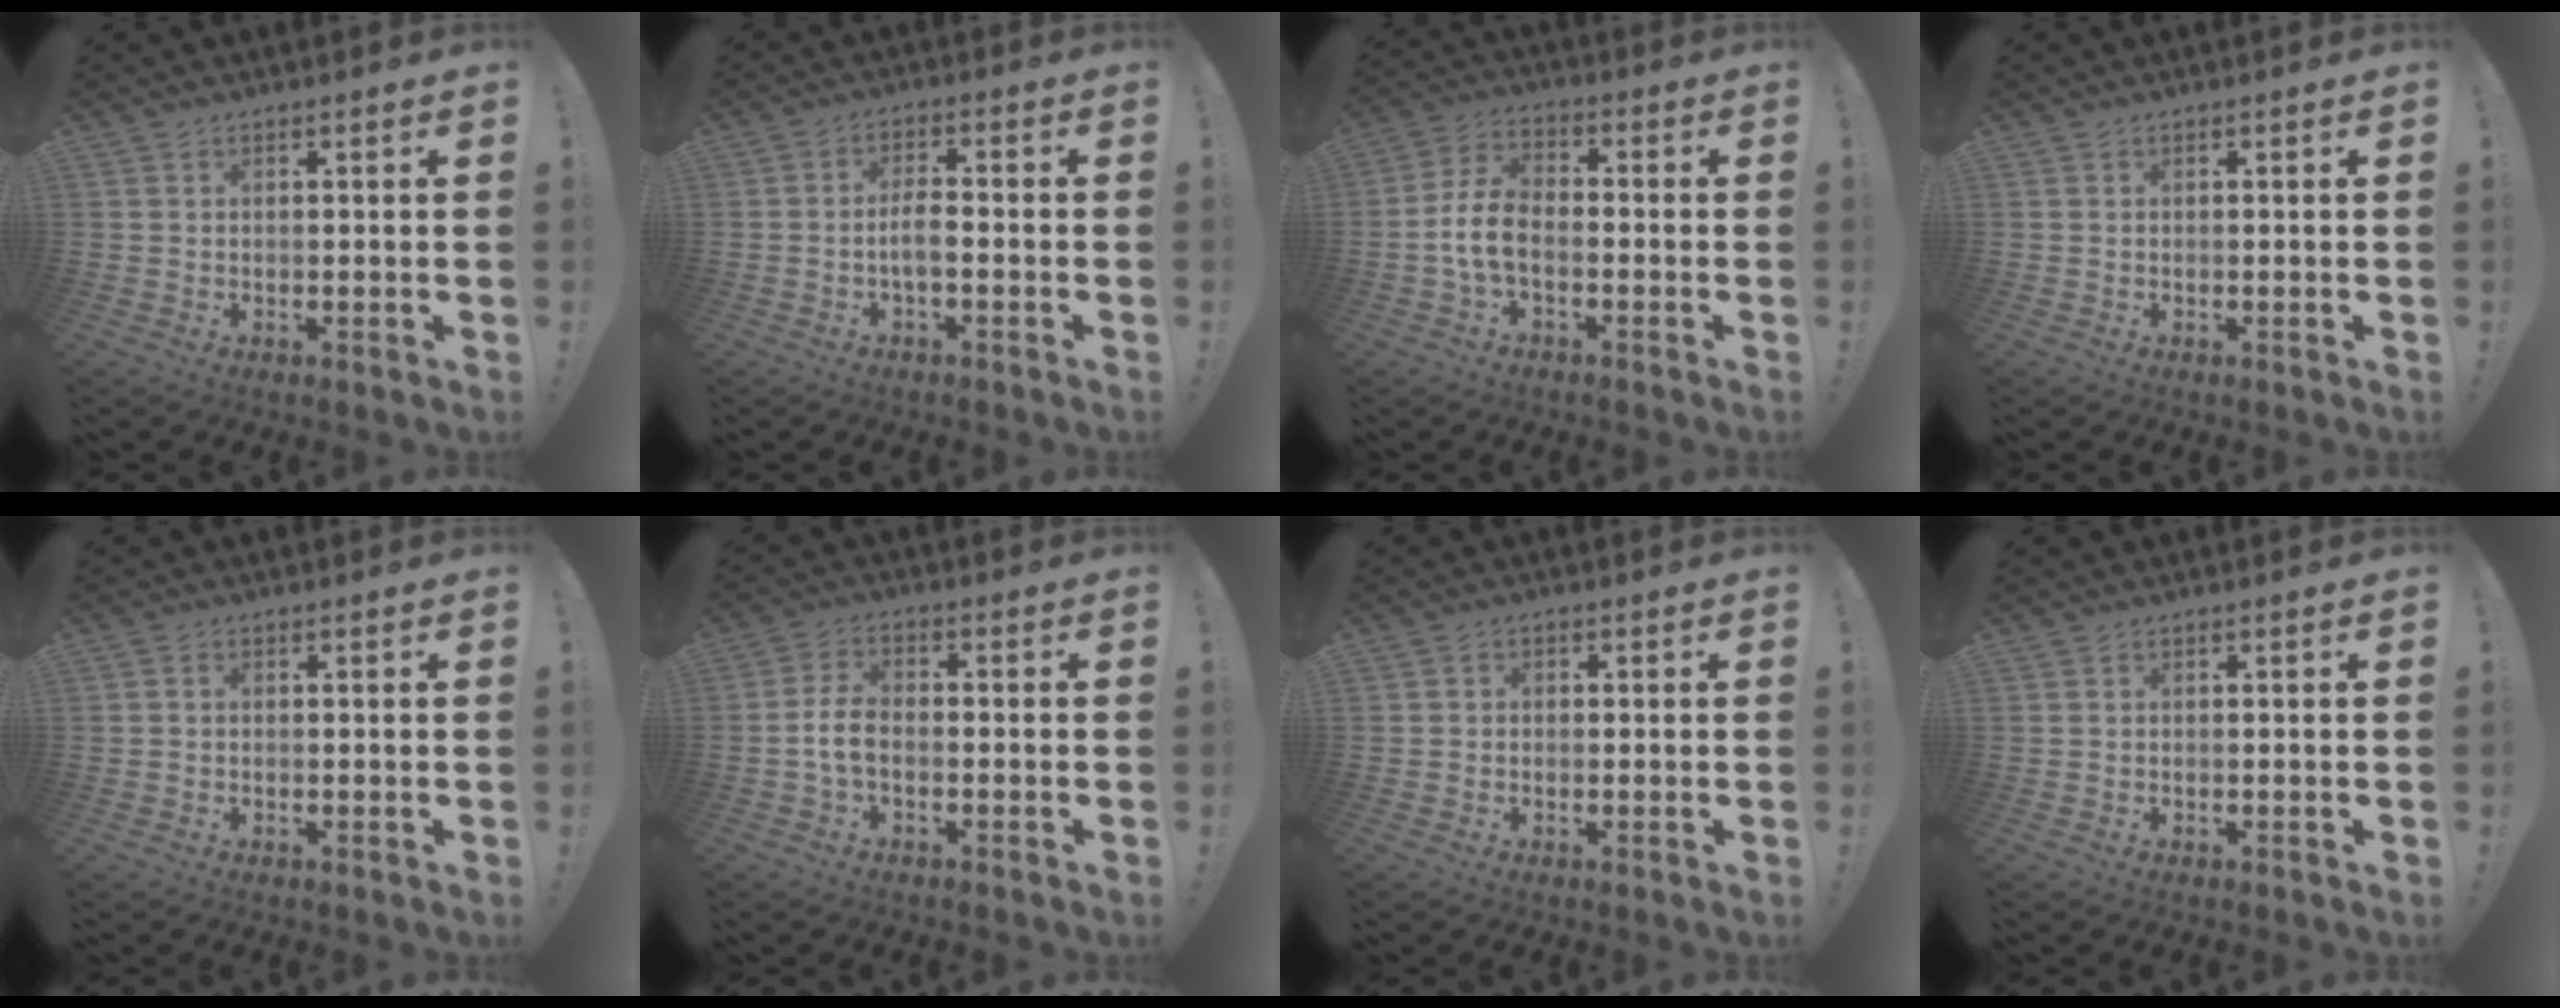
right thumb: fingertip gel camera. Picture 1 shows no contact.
{"total": 4.8, "force": [-1.5, 1.6, 4.3], "torque": [-0.085, 0.001, -0.031]}
{"total": 8.7, "force": [-2.5, 5.1, 6.6], "torque": [-0.140, 0.008, -0.042]}
{"total": 0.0}
{"total": 0.6, "force": [-0.3, 0.5, 0.2], "torque": [-0.007, 0.003, -0.005]}
{"total": 6.0, "force": [-1.6, 3.2, 4.9], "torque": [-0.106, 0.004, -0.028]}
{"total": 1.4, "force": [-0.6, 1.2, 0.5], "torque": [-0.007, 0.005, -0.011]}
{"total": 0.0}